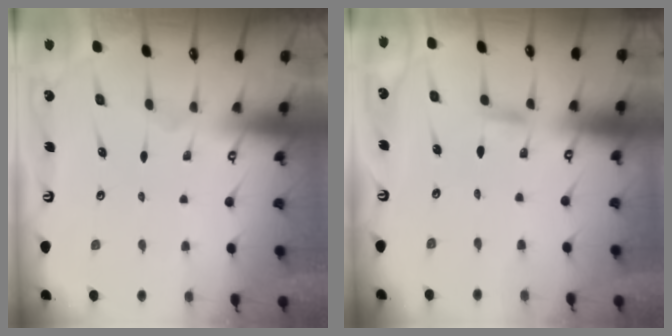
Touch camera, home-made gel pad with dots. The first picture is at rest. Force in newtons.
{"total": 1.7, "press": 1.7, "slide": 0.1}